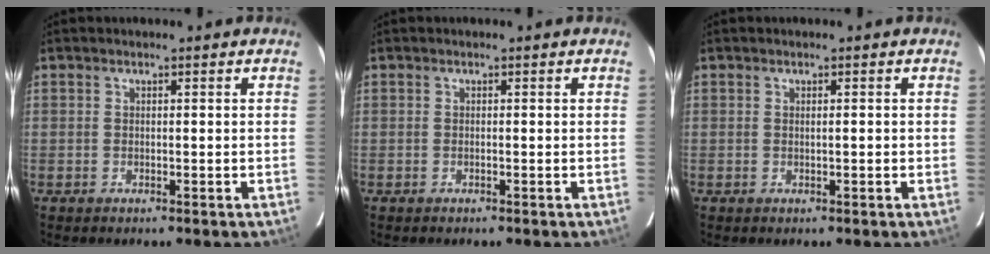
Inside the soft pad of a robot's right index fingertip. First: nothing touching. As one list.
[{"total": 0.0}, {"total": 0.7, "force": [0.1, 0.1, 0.6], "torque": [-0.013, 0.001, 0.003]}]